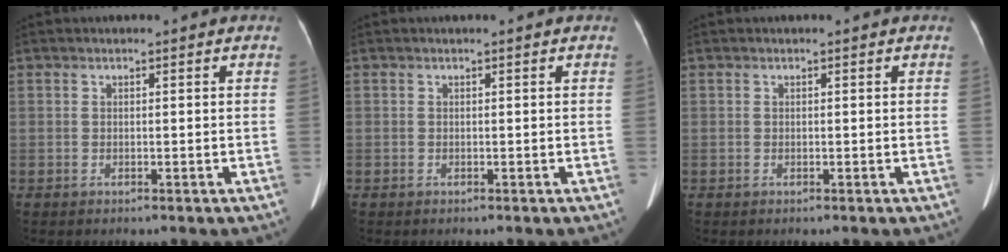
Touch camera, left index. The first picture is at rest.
{"total": 0.0}
{"total": 0.0}